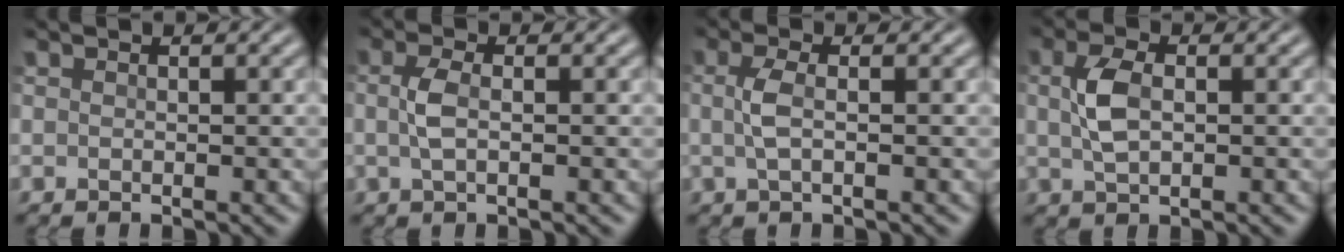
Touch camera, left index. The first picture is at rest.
{"total": 2.1, "force": [-0.1, 0.9, 1.9], "torque": [-0.046, 0.001, -0.003]}
{"total": 2.1, "force": [-0.1, 0.5, 2.1], "torque": [-0.048, 0.001, -0.004]}
{"total": 3.3, "force": [0.2, 1.7, 2.8], "torque": [-0.061, 0.006, 0.002]}